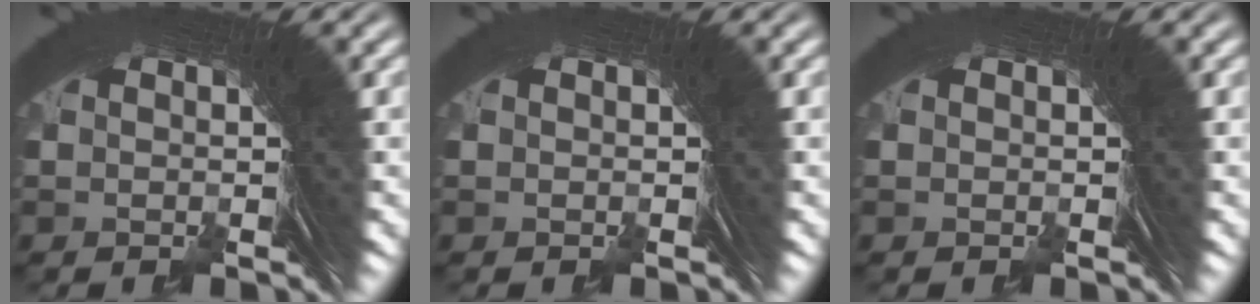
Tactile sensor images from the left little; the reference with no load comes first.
{"total": 0.0}
{"total": 0.0}